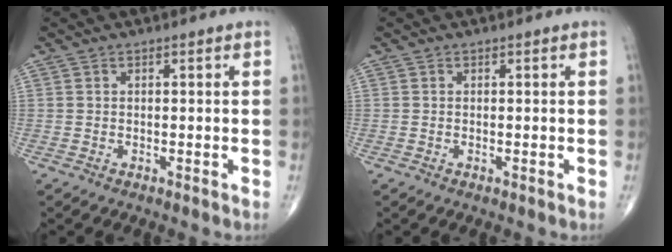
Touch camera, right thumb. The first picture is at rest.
{"total": 0.0}